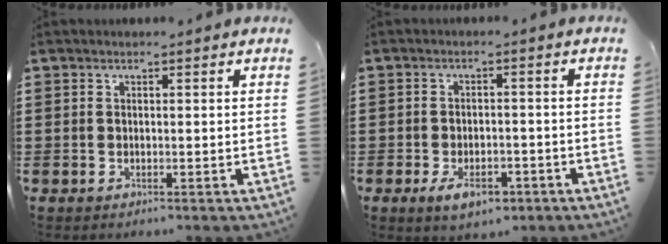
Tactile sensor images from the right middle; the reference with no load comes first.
{"total": 4.3, "force": [-2.8, 2.1, 2.5], "torque": [-0.053, 0.000, -0.054]}